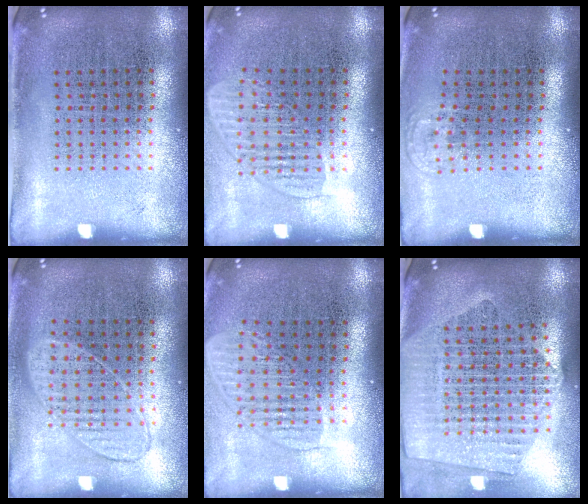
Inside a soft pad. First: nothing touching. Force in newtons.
{"total": 1.6, "press": 1.4, "slide": 0.8}
{"total": 0.6, "press": 0.5, "slide": 0.4}
{"total": 1.0, "press": 0.9, "slide": 0.4}
{"total": 1.6, "press": 1.3, "slide": 0.9}
{"total": 2.4, "press": 2.1, "slide": 1.1}